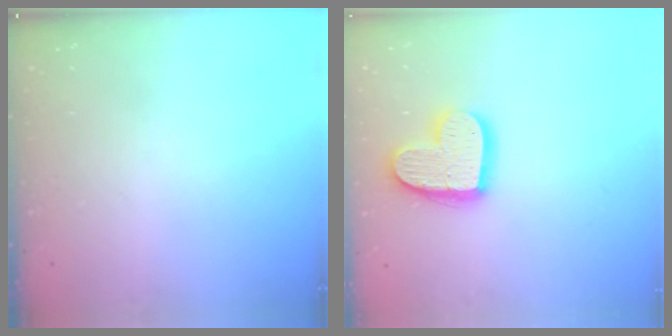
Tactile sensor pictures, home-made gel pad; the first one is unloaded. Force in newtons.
{"total": 16.2, "press": 16.1, "slide": 1.5}